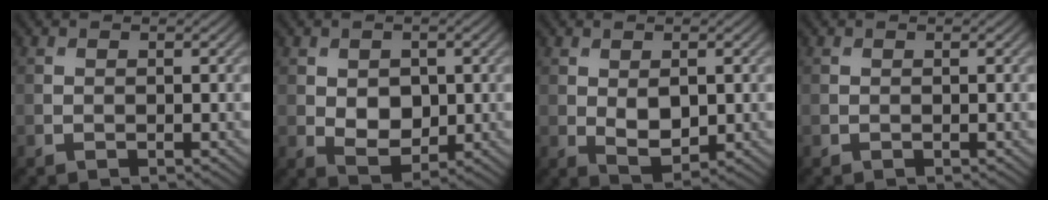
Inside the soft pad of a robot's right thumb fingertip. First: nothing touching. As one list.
[{"total": 4.2, "force": [0.2, 3.0, 2.9], "torque": [-0.058, -0.009, 0.009]}, {"total": 4.0, "force": [0.1, 2.3, 3.2], "torque": [-0.064, -0.007, 0.011]}, {"total": 0.0}]